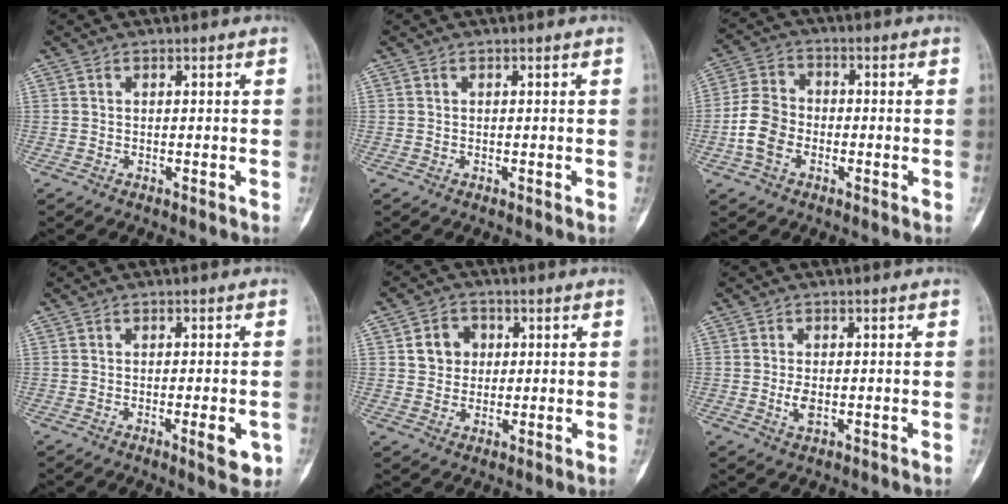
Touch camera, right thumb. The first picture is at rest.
{"total": 0.0}
{"total": 8.3, "force": [-2.3, 6.2, 5.0], "torque": [-0.094, 0.022, -0.053]}
{"total": 5.0, "force": [-1.7, 1.5, 4.4], "torque": [-0.048, -0.001, -0.017]}
{"total": 5.6, "force": [1.2, 4.9, 2.3], "torque": [-0.008, 0.002, 0.016]}
{"total": 2.5, "force": [-0.3, 1.4, 2.0], "torque": [-0.041, -0.004, -0.005]}